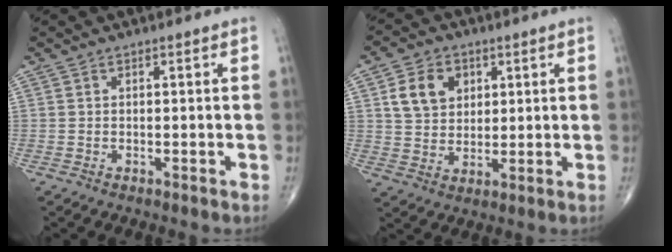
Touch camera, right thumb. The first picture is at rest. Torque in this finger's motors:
{"motor_torque": [-0.85, 1.01, 0.14, -0.05, 0.10]}